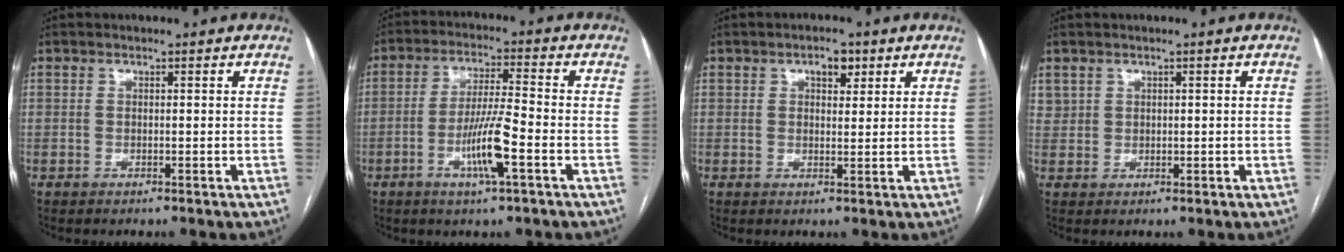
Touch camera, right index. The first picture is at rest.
{"total": 8.6, "force": [-3.2, 0.2, 8.0], "torque": [-0.152, -0.005, -0.059]}
{"total": 3.1, "force": [1.7, 1.6, 2.1], "torque": [-0.032, 0.008, 0.026]}
{"total": 1.9, "force": [1.0, 1.6, 0.4], "torque": [-0.006, 0.004, 0.024]}